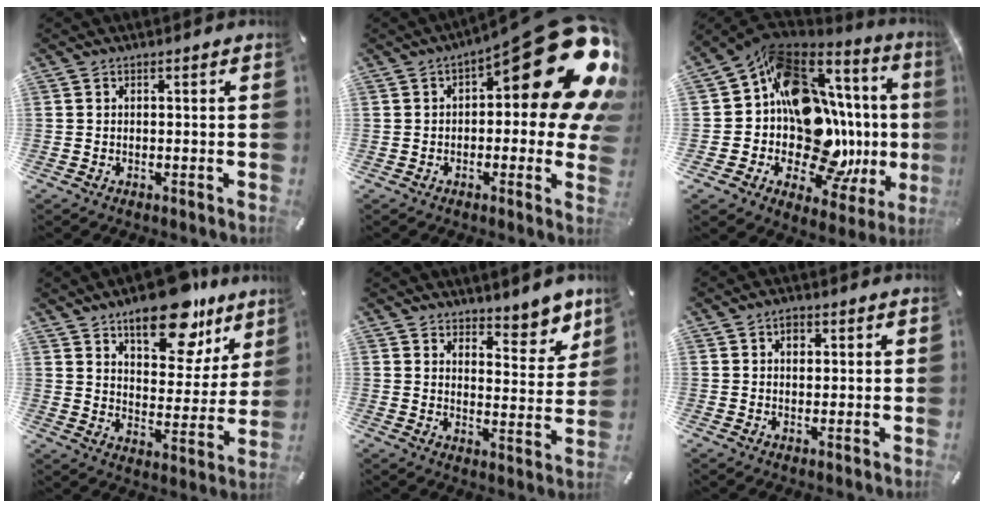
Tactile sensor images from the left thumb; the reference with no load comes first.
{"total": 24.7, "force": [10.5, 9.2, 20.4], "torque": [-0.234, -0.082, 0.178]}
{"total": 19.9, "force": [1.4, 13.4, 14.6], "torque": [-0.235, -0.098, 0.056]}
{"total": 18.1, "force": [12.6, 8.4, 10.0], "torque": [-0.131, -0.078, 0.210]}
{"total": 7.9, "force": [7.0, 3.3, 1.7], "torque": [-0.006, -0.062, 0.124]}
{"total": 2.5, "force": [0.8, 1.9, 1.4], "torque": [-0.015, 0.000, 0.009]}